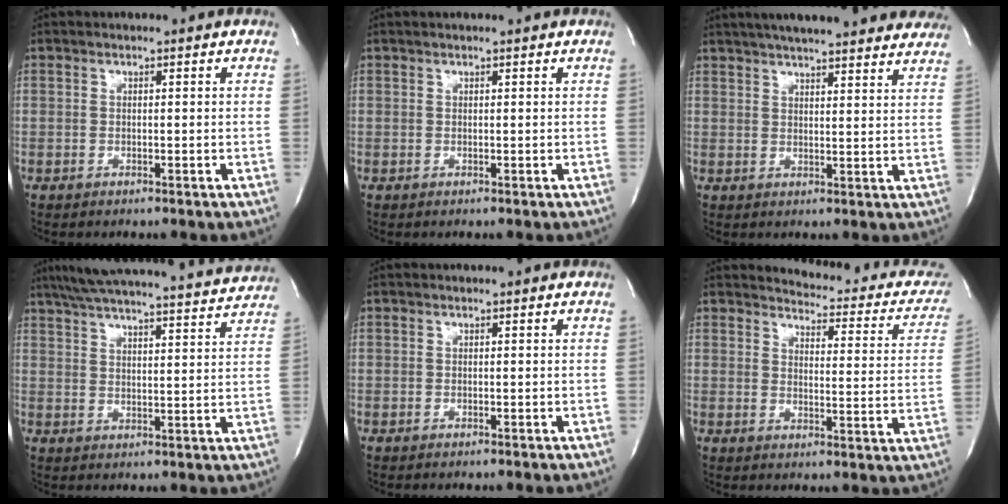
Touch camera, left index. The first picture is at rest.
{"total": 2.5, "force": [2.3, 0.1, 1.0], "torque": [-0.011, 0.018, 0.027]}
{"total": 24.5, "force": [21.5, 3.9, 11.0], "torque": [-0.177, -0.002, 0.264]}
{"total": 24.3, "force": [22.5, 1.7, 9.0], "torque": [-0.152, -0.011, 0.292]}
{"total": 0.0}
{"total": 15.6, "force": [14.5, 4.2, 3.9], "torque": [-0.021, -0.062, 0.137]}